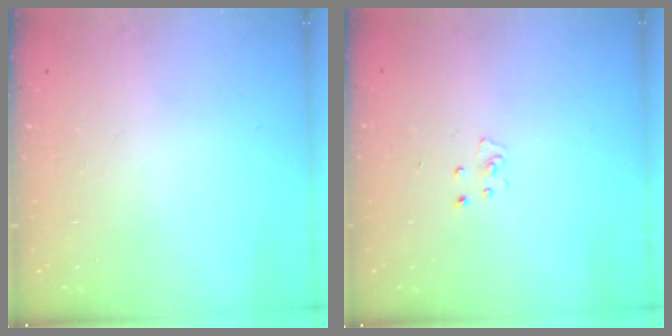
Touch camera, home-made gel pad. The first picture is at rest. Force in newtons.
{"total": 2.6, "press": 2.6, "slide": 0.2}